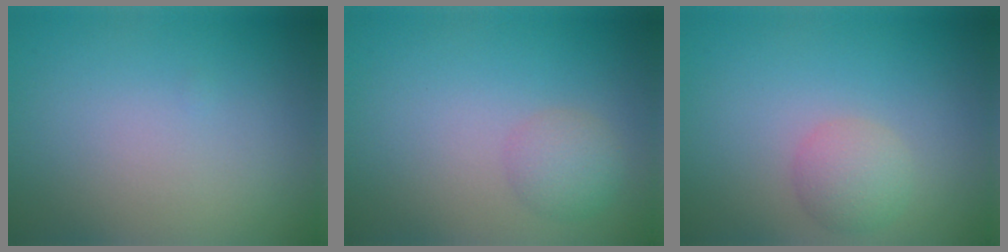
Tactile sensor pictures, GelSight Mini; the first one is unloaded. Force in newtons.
{"total": 2.2, "press": 2.2, "slide": 0.0}
{"total": 2.5, "press": 2.5, "slide": 0.1}